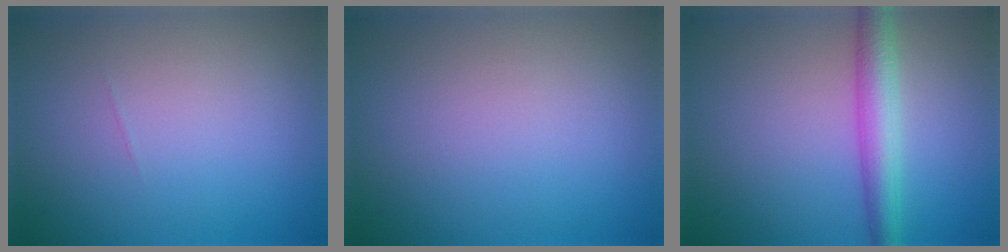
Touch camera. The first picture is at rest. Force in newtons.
{"total": 0.0}
{"total": 4.2, "press": 4.2, "slide": 0.1}